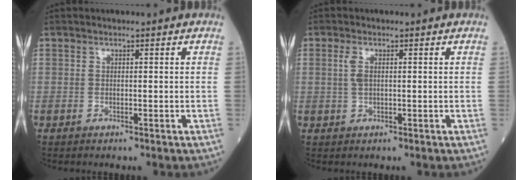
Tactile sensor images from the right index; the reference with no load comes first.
{"total": 2.0, "force": [0.4, 0.7, 1.8], "torque": [-0.043, 0.003, 0.010]}